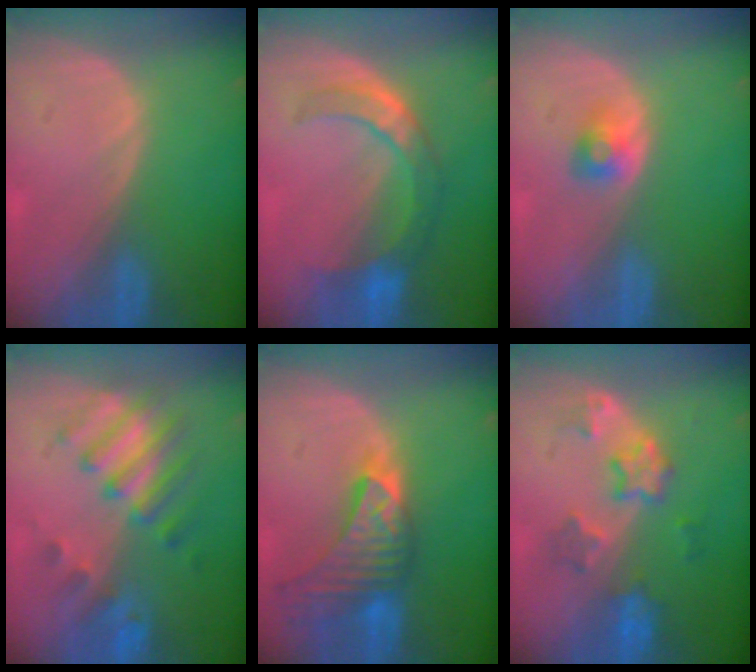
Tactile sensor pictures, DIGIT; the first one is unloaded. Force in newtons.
{"total": 7.1, "press": 7.0, "slide": 1.5}
{"total": 2.4, "press": 2.2, "slide": 0.7}
{"total": 7.6, "press": 7.5, "slide": 1.4}
{"total": 9.2, "press": 8.5, "slide": 3.7}
{"total": 5.8, "press": 5.8, "slide": 0.2}